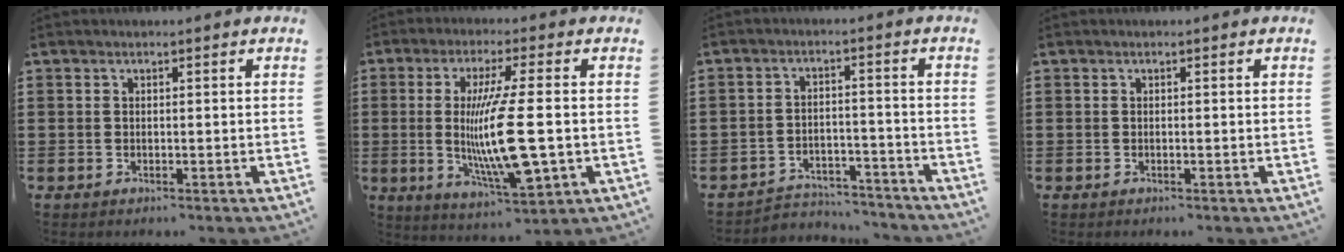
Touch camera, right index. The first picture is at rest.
{"total": 13.3, "force": [-1.0, 2.3, 13.1], "torque": [-0.262, -0.022, -0.022]}
{"total": 4.1, "force": [-4.0, 0.9, 0.3], "torque": [-0.010, 0.005, -0.082]}
{"total": 0.0}